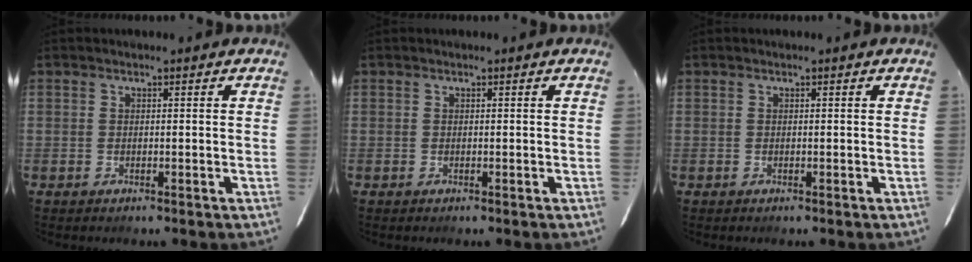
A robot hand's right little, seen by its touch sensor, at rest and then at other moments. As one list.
[{"total": 0.0}, {"total": 0.0}]